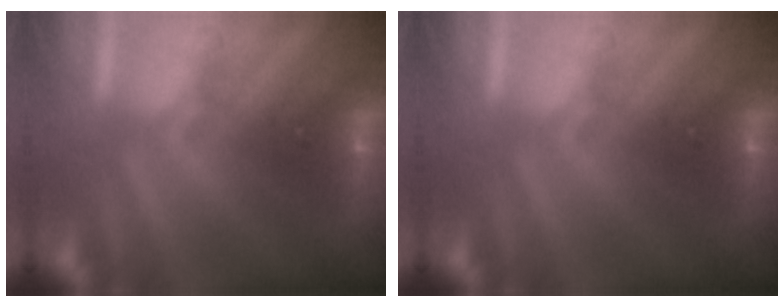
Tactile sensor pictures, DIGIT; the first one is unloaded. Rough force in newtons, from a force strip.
{"total": 0.0}